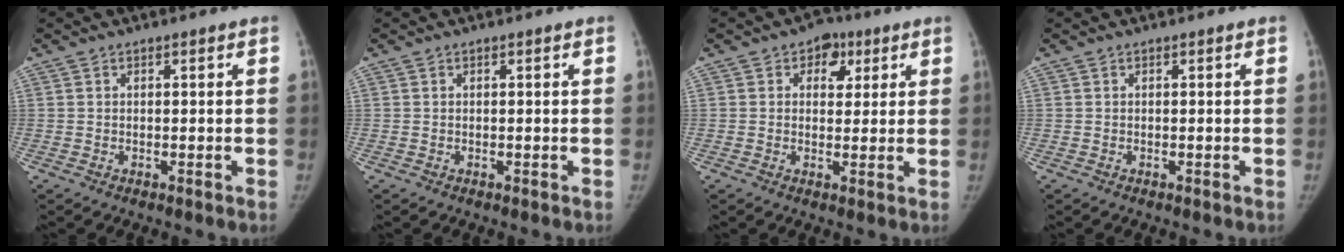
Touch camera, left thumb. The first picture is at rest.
{"total": 0.0}
{"total": 5.5, "force": [2.4, 4.2, 2.7], "torque": [0.001, -0.003, 0.028]}
{"total": 0.0}